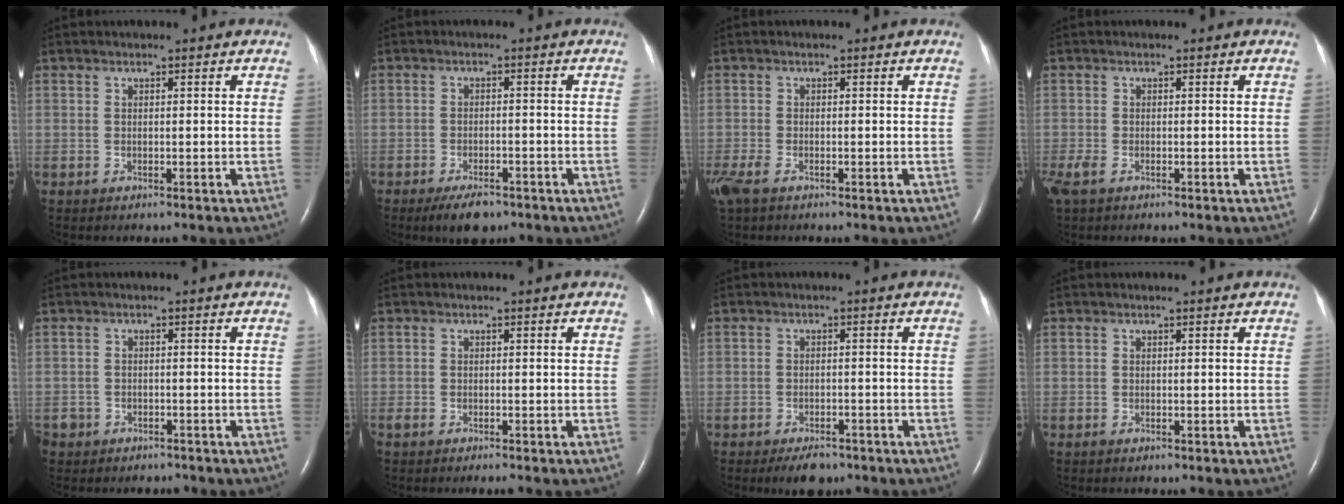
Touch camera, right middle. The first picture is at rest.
{"total": 4.5, "force": [-3.3, 1.6, 2.7], "torque": [-0.052, -0.004, -0.049]}
{"total": 4.3, "force": [-2.7, 1.9, 2.8], "torque": [-0.076, -0.014, -0.051]}
{"total": 2.9, "force": [-1.6, 1.5, 2.0], "torque": [-0.059, -0.010, -0.030]}
{"total": 4.0, "force": [-3.0, 2.6, 0.0], "torque": [-0.006, 0.007, -0.048]}
{"total": 1.4, "force": [-1.1, 0.3, 0.8], "torque": [-0.018, -0.005, -0.017]}
{"total": 3.9, "force": [-3.0, 1.7, 1.9], "torque": [-0.034, -0.002, -0.040]}
{"total": 0.0}